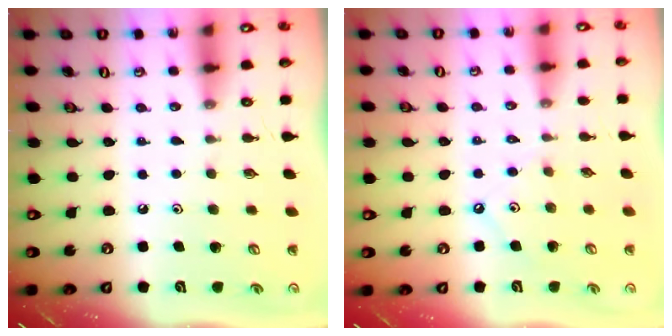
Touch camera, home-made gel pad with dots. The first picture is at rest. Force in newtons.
{"total": 1.6, "press": 1.6, "slide": 0.1}